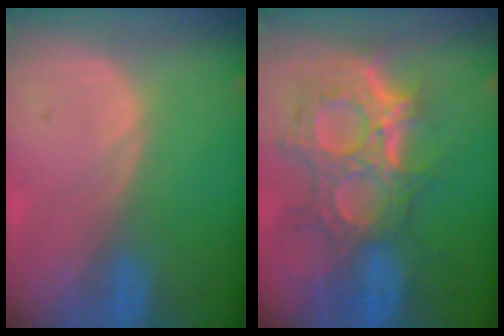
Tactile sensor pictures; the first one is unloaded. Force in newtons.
{"total": 12.0, "press": 10.8, "slide": 5.3}